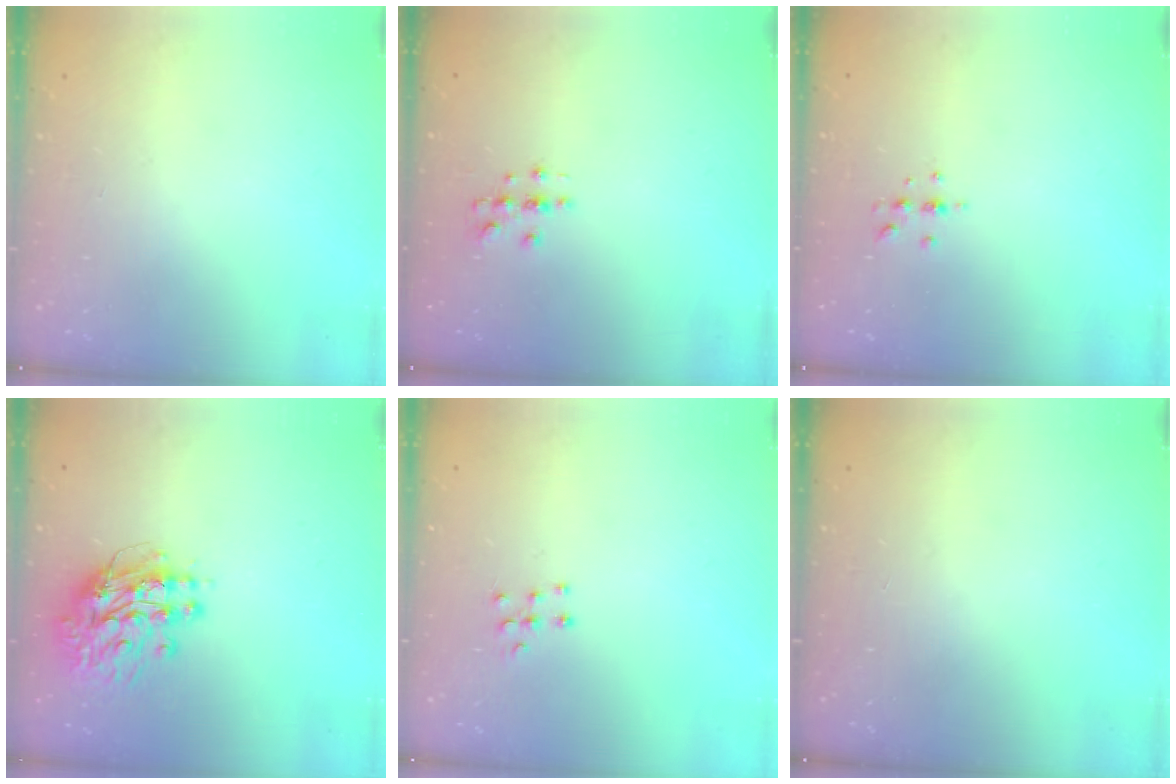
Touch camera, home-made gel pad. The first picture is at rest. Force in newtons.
{"total": 3.0, "press": 3.0, "slide": 0.3}
{"total": 4.1, "press": 3.7, "slide": 1.7}
{"total": 12.5, "press": 12.4, "slide": 1.2}
{"total": 5.3, "press": 5.2, "slide": 0.4}
{"total": 0.0}